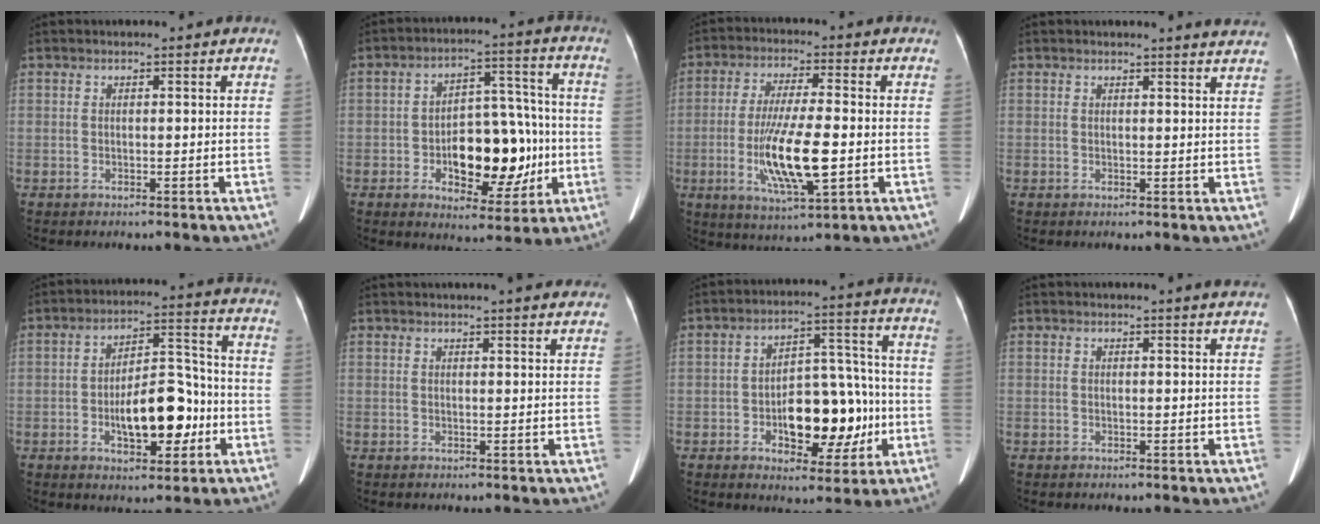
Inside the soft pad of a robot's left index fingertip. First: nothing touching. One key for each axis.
{"total": 14.0, "fx": -2.8, "fy": 6.9, "fz": 11.9, "tx": -0.176, "ty": 0.028, "tz": -0.031}
{"total": 12.0, "fx": -2.4, "fy": 1.9, "fz": 11.6, "tx": -0.227, "ty": -0.015, "tz": -0.040}
{"total": 4.4, "fx": 4.2, "fy": -0.4, "fz": 1.1, "tx": -0.015, "ty": -0.010, "tz": 0.027}
{"total": 11.0, "fx": -3.0, "fy": 4.9, "fz": 9.4, "tx": -0.152, "ty": 0.022, "tz": -0.043}
{"total": 8.8, "fx": 8.0, "fy": 0.8, "fz": 3.7, "tx": -0.042, "ty": 0.013, "tz": 0.080}
{"total": 13.0, "fx": -3.1, "fy": 6.5, "fz": 10.8, "tx": -0.156, "ty": 0.030, "tz": -0.038}
{"total": 3.4, "fx": 3.2, "fy": -0.6, "fz": 1.2, "tx": -0.017, "ty": -0.005, "tz": 0.024}